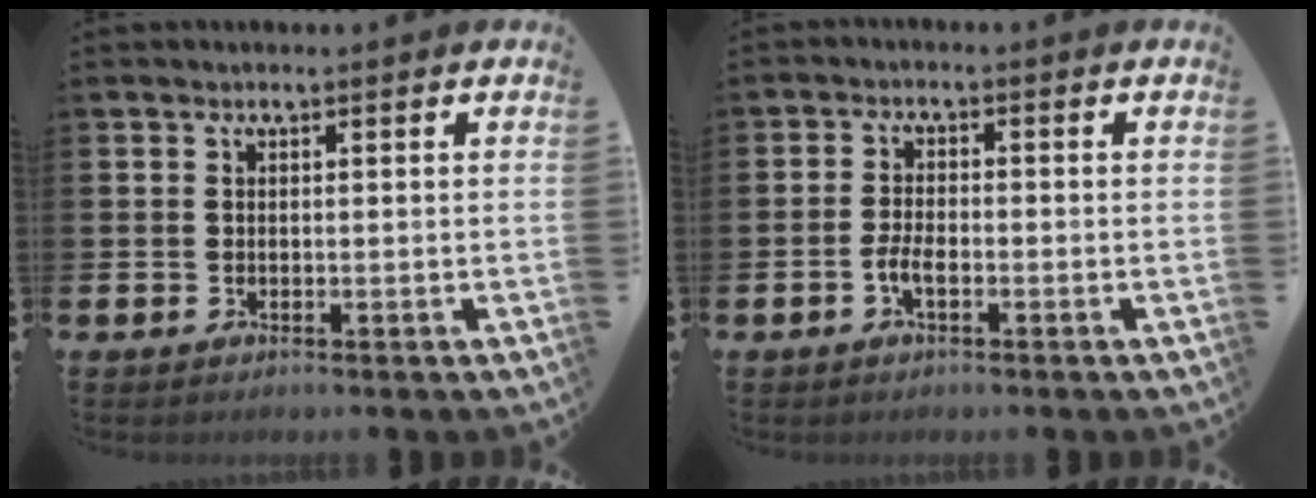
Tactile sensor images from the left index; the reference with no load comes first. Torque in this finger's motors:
{"motor_torque": [0.21, 0.25, 0.13, 0.09]}